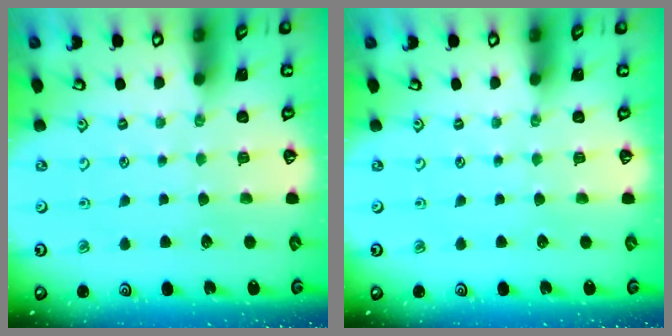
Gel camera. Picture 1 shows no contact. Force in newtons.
{"total": 0.0}